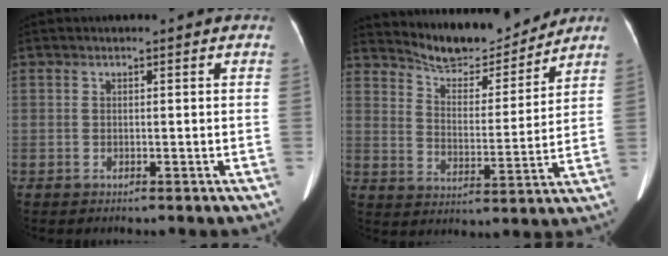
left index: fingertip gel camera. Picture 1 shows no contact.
{"total": 11.2, "force": [10.9, 1.6, 2.1], "torque": [-0.039, -0.003, 0.179]}